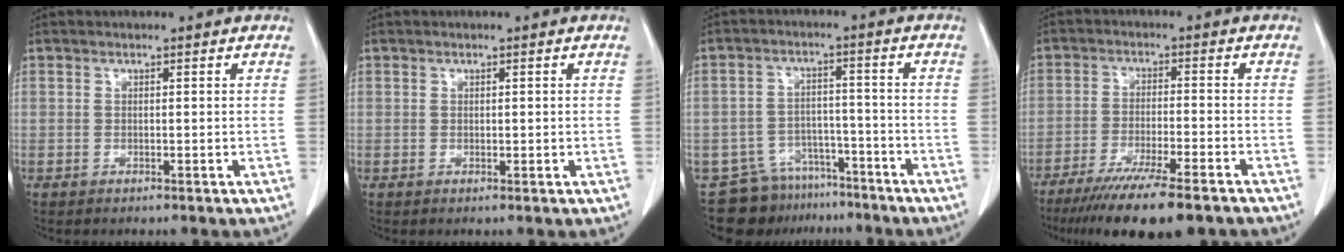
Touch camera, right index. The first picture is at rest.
{"total": 0.5, "force": [0.0, 0.3, 0.4], "torque": [-0.007, -0.001, 0.005]}
{"total": 10.0, "force": [-8.0, 5.8, 1.2], "torque": [-0.014, 0.023, -0.120]}
{"total": 14.2, "force": [-11.1, 1.4, 8.8], "torque": [-0.133, -0.034, -0.174]}